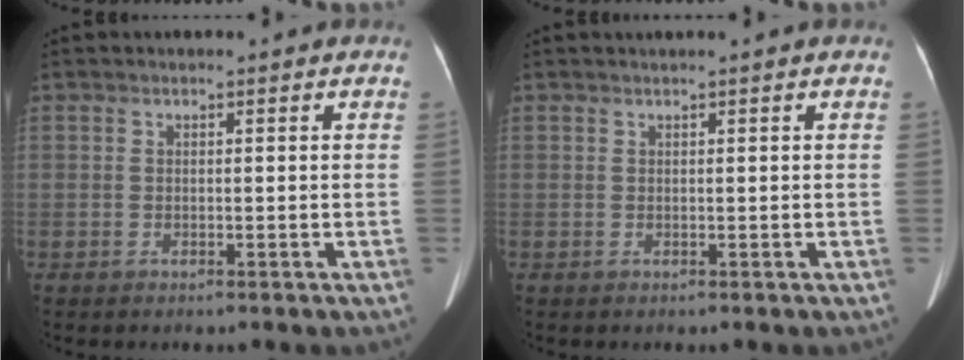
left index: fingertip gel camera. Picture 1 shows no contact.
{"total": 0.7, "force": [0.6, -0.1, 0.4], "torque": [-0.009, 0.009, 0.017]}